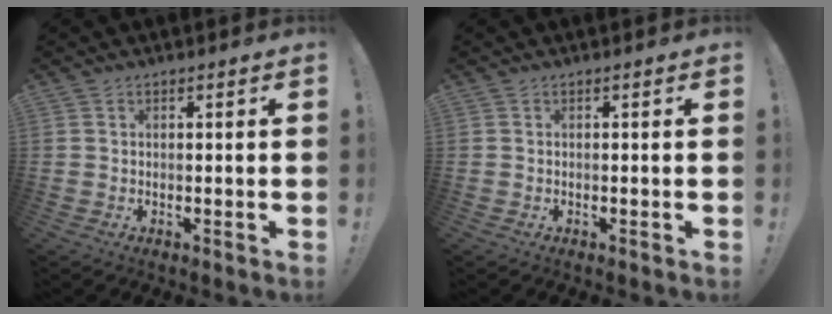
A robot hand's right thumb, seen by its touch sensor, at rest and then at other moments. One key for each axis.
{"total": 0.0}